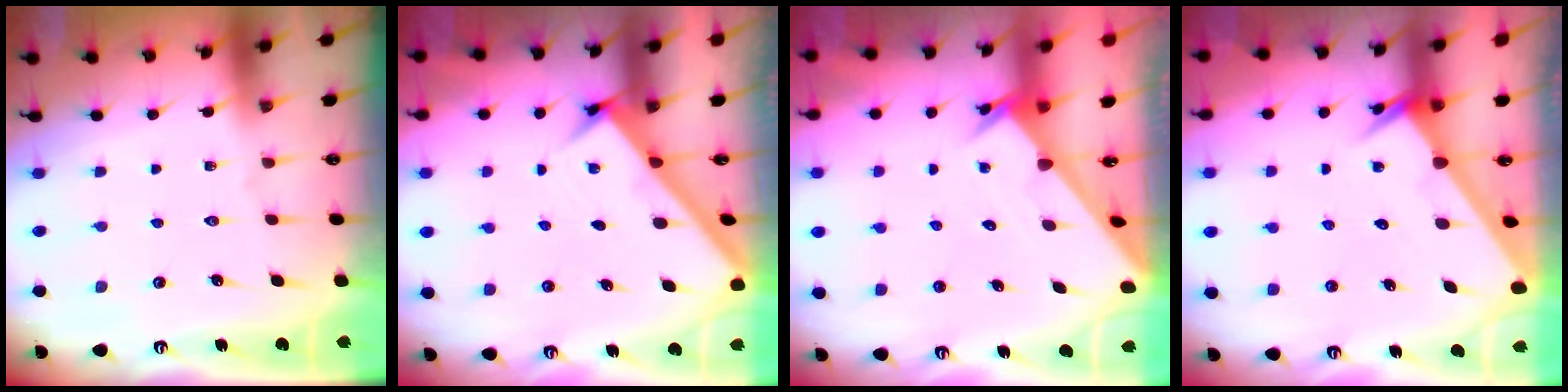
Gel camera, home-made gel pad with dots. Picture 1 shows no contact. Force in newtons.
{"total": 2.5, "press": 2.5, "slide": 0.3}
{"total": 2.1, "press": 2.1, "slide": 0.1}
{"total": 2.6, "press": 2.6, "slide": 0.1}